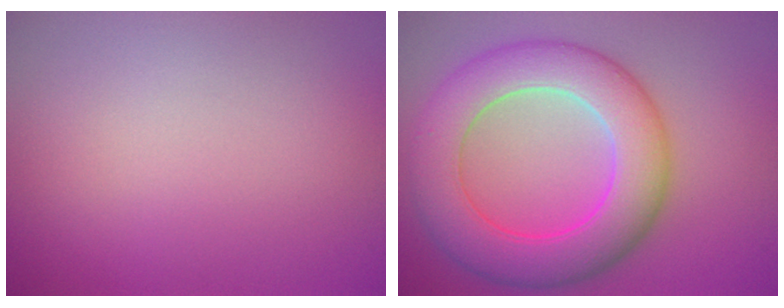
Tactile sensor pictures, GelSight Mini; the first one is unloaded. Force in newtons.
{"total": 8.8, "press": 8.8, "slide": 0.1}